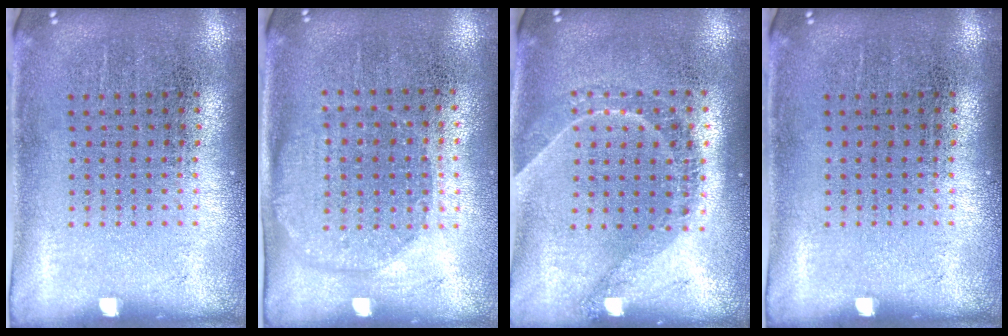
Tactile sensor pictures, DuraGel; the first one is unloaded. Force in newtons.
{"total": 1.5, "press": 1.3, "slide": 0.7}
{"total": 1.3, "press": 1.1, "slide": 0.6}
{"total": 0.0}